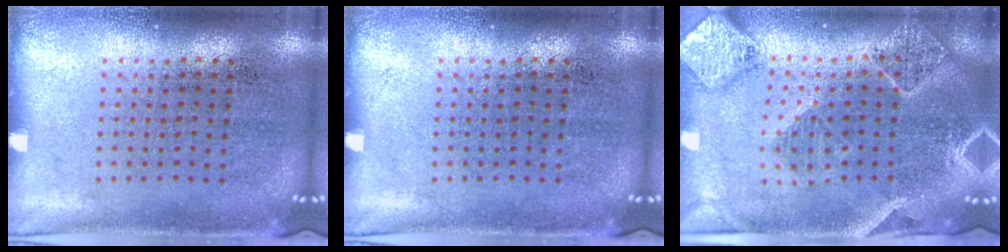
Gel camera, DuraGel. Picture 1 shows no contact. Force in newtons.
{"total": 0.0}
{"total": 2.3, "press": 2.1, "slide": 0.9}